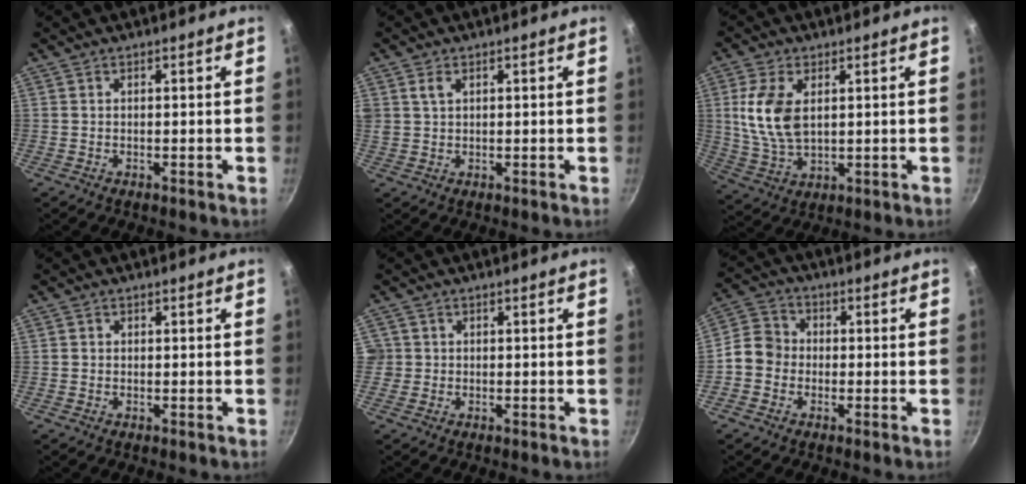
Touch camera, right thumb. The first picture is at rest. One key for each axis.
{"total": 2.4, "fx": 1.1, "fy": 1.6, "fz": 1.5, "tx": -0.024, "ty": -0.003, "tz": 0.022}
{"total": 10.7, "fx": 2.3, "fy": 6.2, "fz": 8.4, "tx": -0.167, "ty": -0.015, "tz": 0.049}
{"total": 0.7, "fx": 0.0, "fy": 0.7, "fz": 0.2, "tx": 0.001, "ty": 0.001, "tz": -0.002}
{"total": 1.9, "fx": -0.1, "fy": 1.9, "fz": 0.2, "tx": 0.009, "ty": 0.007, "tz": -0.003}
{"total": 6.6, "fx": -1.3, "fy": 5.8, "fz": 2.9, "tx": -0.028, "ty": 0.018, "tz": -0.047}